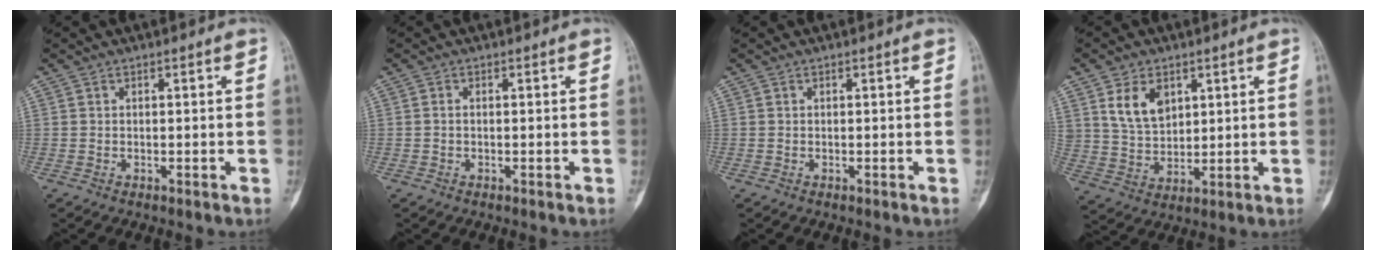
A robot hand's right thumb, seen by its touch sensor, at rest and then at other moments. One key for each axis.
{"total": 0.5, "fx": -0.1, "fy": 0.3, "fz": 0.4, "tx": -0.009, "ty": 0.000, "tz": -0.005}
{"total": 0.0}
{"total": 8.4, "fx": 3.8, "fy": 5.6, "fz": 5.0, "tx": -0.073, "ty": -0.021, "tz": 0.083}